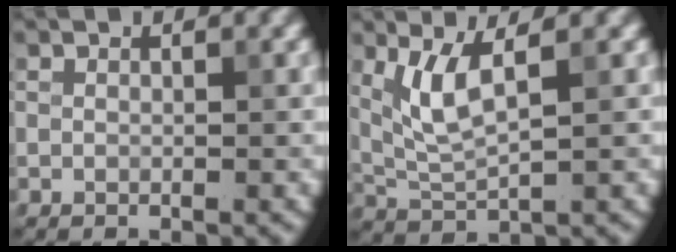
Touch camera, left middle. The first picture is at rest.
{"total": 3.9, "force": [1.5, 1.0, 3.5], "torque": [-0.086, -0.005, 0.038]}